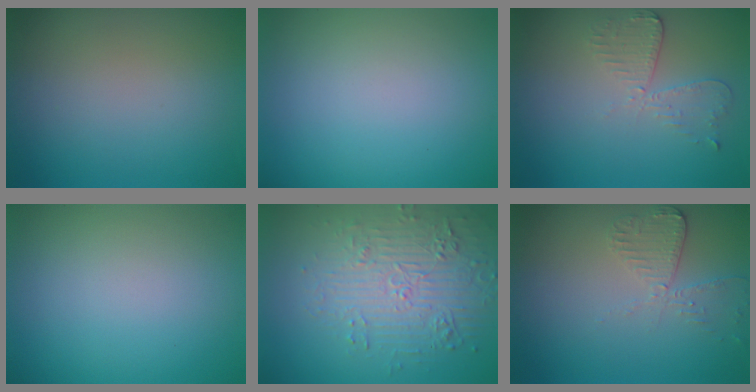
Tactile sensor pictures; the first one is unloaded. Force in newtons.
{"total": 0.0}
{"total": 2.6, "press": 2.3, "slide": 1.3}
{"total": 0.0}
{"total": 4.8, "press": 4.1, "slide": 2.4}
{"total": 2.5, "press": 2.3, "slide": 1.0}